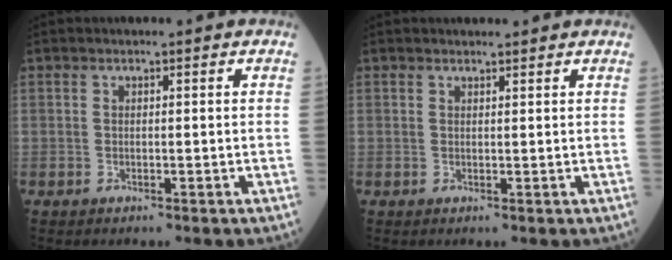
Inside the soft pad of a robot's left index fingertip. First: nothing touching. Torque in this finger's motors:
{"motor_torque": [0.42, -0.78, -0.05, 0.00]}